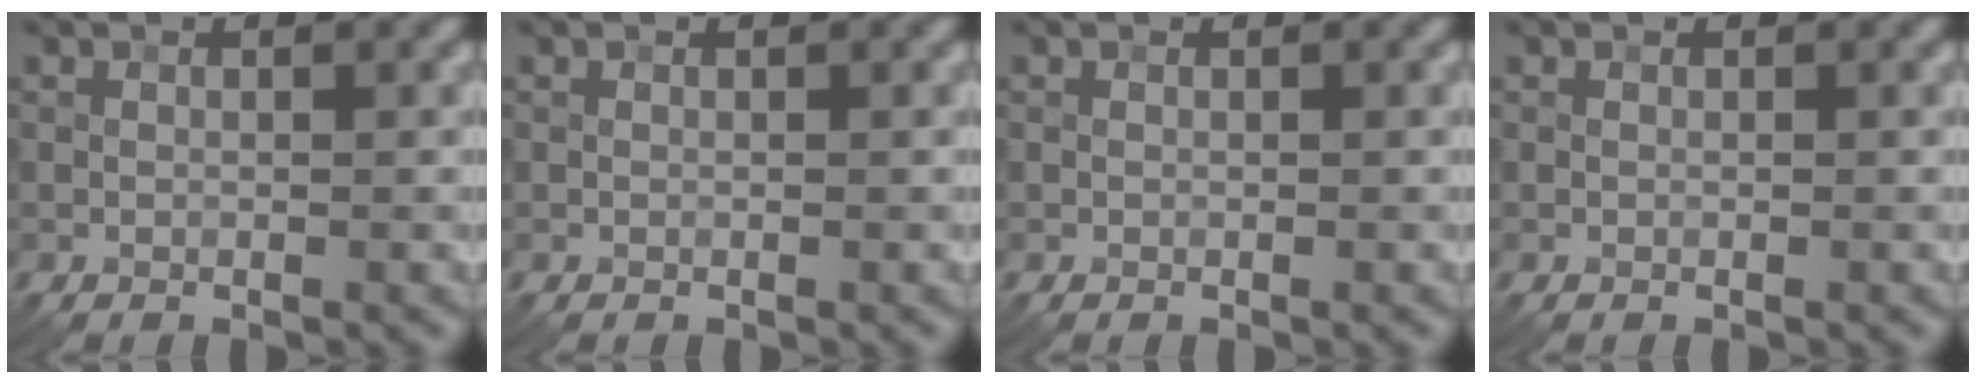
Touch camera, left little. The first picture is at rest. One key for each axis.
{"total": 0.0}
{"total": 0.0}
{"total": 0.0}